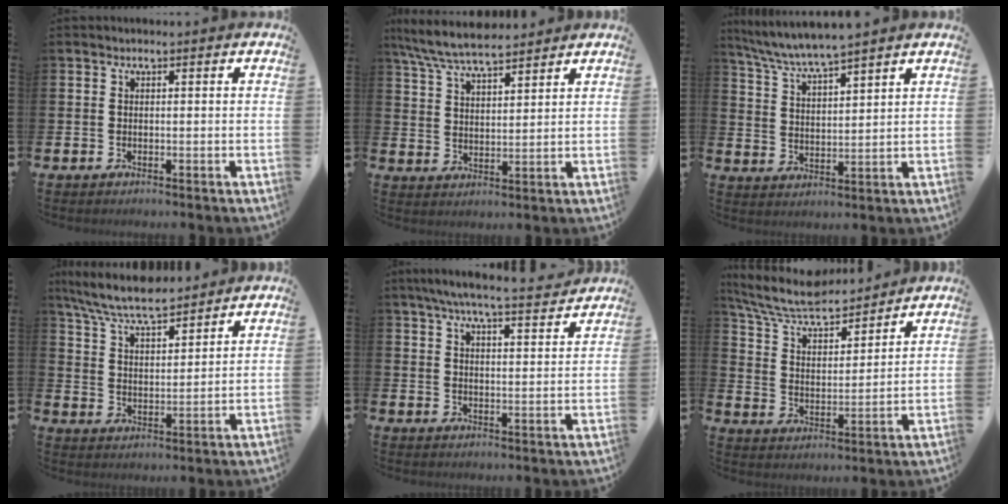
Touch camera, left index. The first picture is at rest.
{"total": 6.6, "force": [6.1, 1.2, 2.2], "torque": [-0.066, -0.023, 0.111]}
{"total": 5.8, "force": [5.6, -0.3, 1.3], "torque": [-0.049, -0.031, 0.099]}
{"total": 7.0, "force": [6.5, 0.8, 2.5], "torque": [-0.074, -0.035, 0.118]}
{"total": 6.6, "force": [6.1, 0.3, 2.5], "torque": [-0.053, -0.036, 0.105]}
{"total": 7.6, "force": [6.9, 1.7, 2.7], "torque": [-0.088, -0.047, 0.121]}